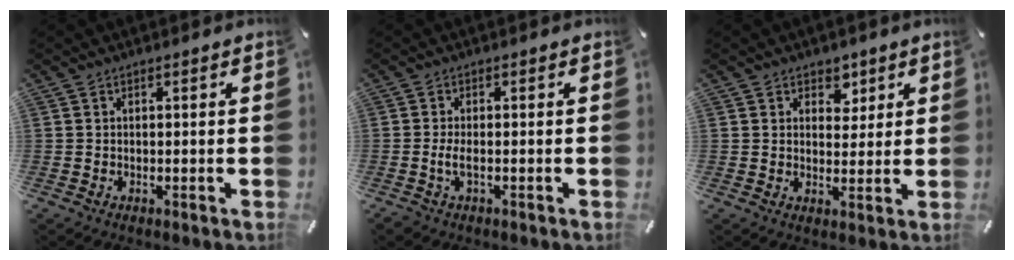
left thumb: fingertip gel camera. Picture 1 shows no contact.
{"total": 3.0, "force": [-0.8, 1.1, 2.6], "torque": [-0.060, -0.001, -0.017]}
{"total": 4.3, "force": [2.3, 3.5, 0.9], "torque": [0.010, -0.012, 0.033]}